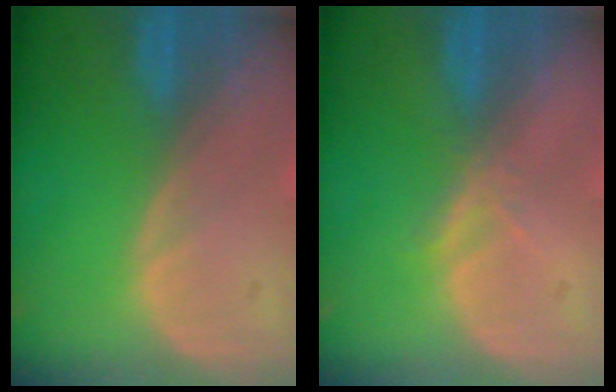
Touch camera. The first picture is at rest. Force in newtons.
{"total": 1.8, "press": 1.6, "slide": 0.7}